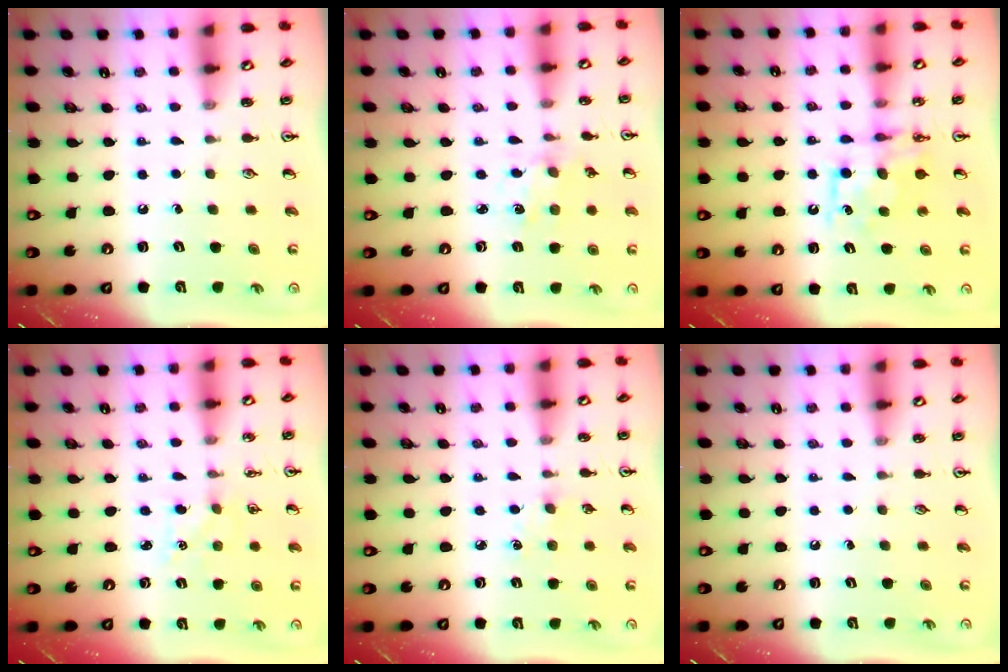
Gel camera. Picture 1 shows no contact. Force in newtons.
{"total": 1.1, "press": 1.0, "slide": 0.2}
{"total": 8.1, "press": 8.1, "slide": 0.4}
{"total": 3.7, "press": 3.6, "slide": 0.4}
{"total": 2.8, "press": 2.8, "slide": 0.4}
{"total": 0.0}